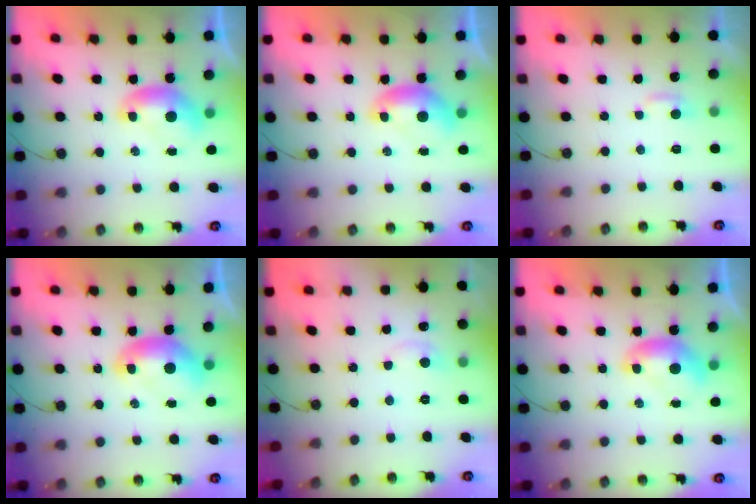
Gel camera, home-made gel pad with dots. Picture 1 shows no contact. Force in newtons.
{"total": 0.0}
{"total": 2.9, "press": 2.8, "slide": 0.4}
{"total": 1.2, "press": 1.1, "slide": 0.6}
{"total": 0.9, "press": 0.6, "slide": 0.7}
{"total": 0.0}